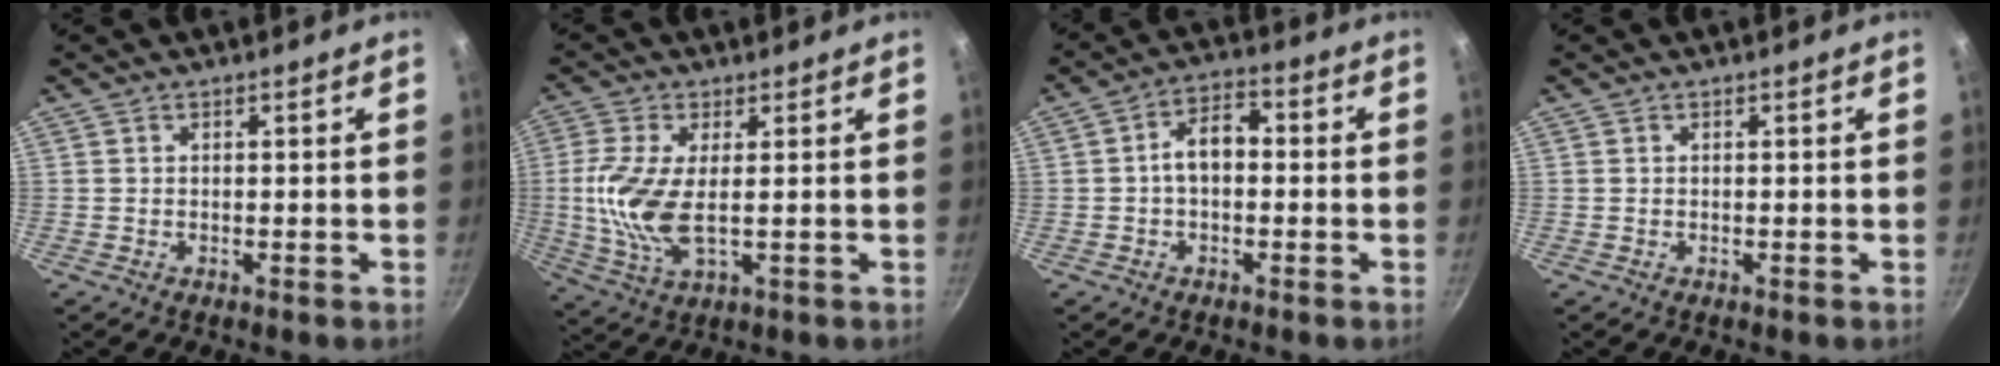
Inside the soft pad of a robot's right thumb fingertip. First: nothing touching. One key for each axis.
{"total": 10.2, "fx": 0.4, "fy": 4.3, "fz": 9.3, "tx": -0.206, "ty": -0.008, "tz": 0.010}
{"total": 6.4, "fx": -0.3, "fy": 4.0, "fz": 5.0, "tx": -0.064, "ty": 0.027, "tz": -0.013}
{"total": 0.0}